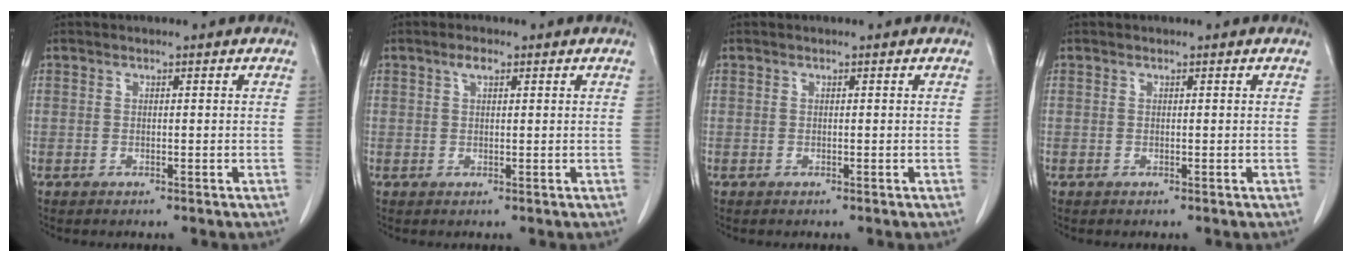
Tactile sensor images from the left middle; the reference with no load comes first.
{"total": 1.6, "force": [0.9, 0.6, 1.2], "torque": [-0.025, 0.004, 0.015]}
{"total": 0.0}
{"total": 0.0}